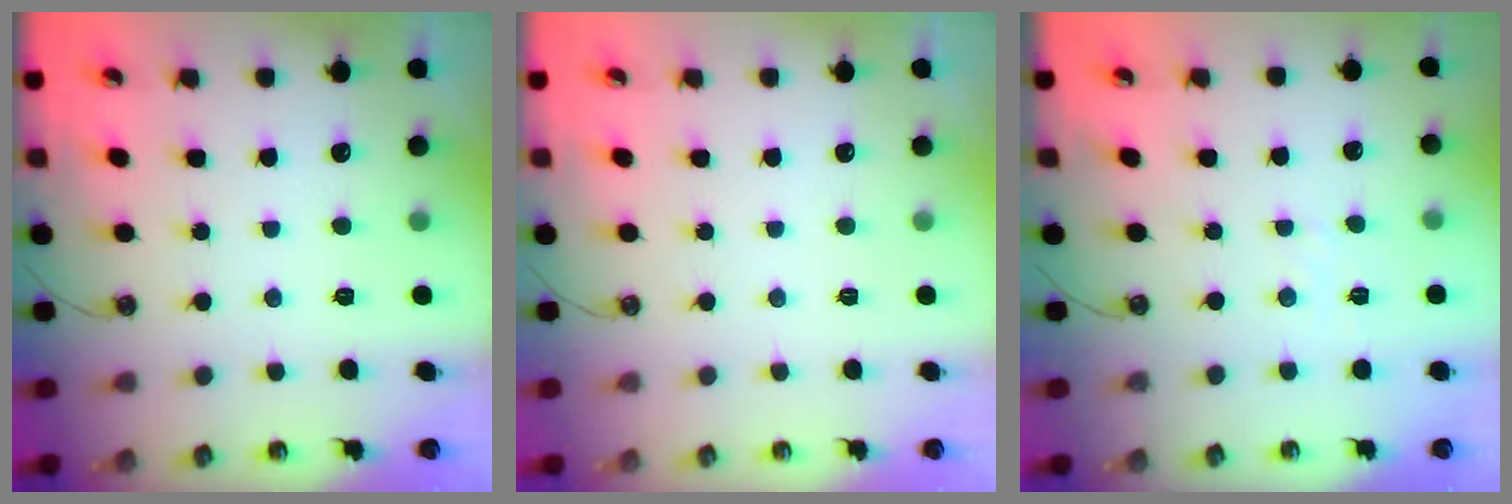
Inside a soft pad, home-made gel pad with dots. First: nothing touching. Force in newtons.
{"total": 0.0}
{"total": 2.1, "press": 2.1, "slide": 0.4}